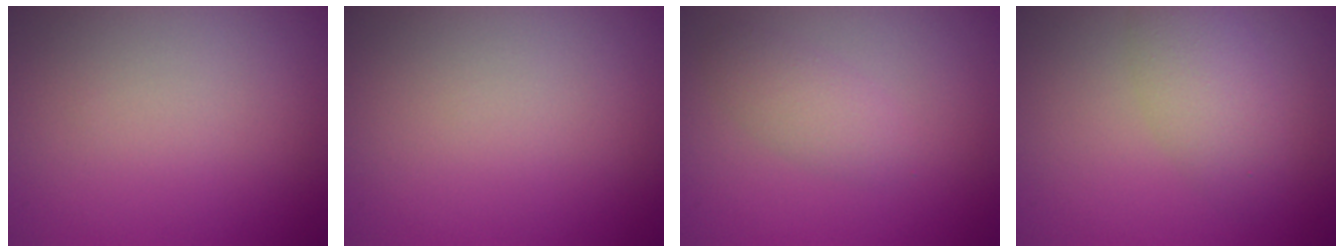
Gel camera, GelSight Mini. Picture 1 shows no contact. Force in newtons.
{"total": 0.0}
{"total": 2.0, "press": 2.0, "slide": 0.1}
{"total": 2.3, "press": 2.3, "slide": 0.2}